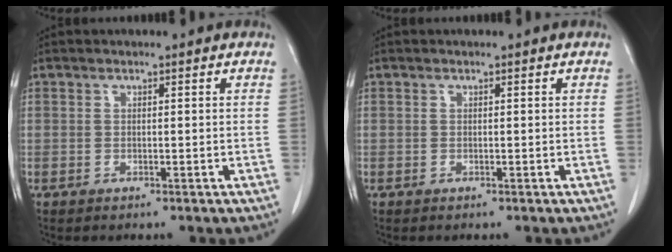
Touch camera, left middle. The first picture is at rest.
{"total": 0.0}